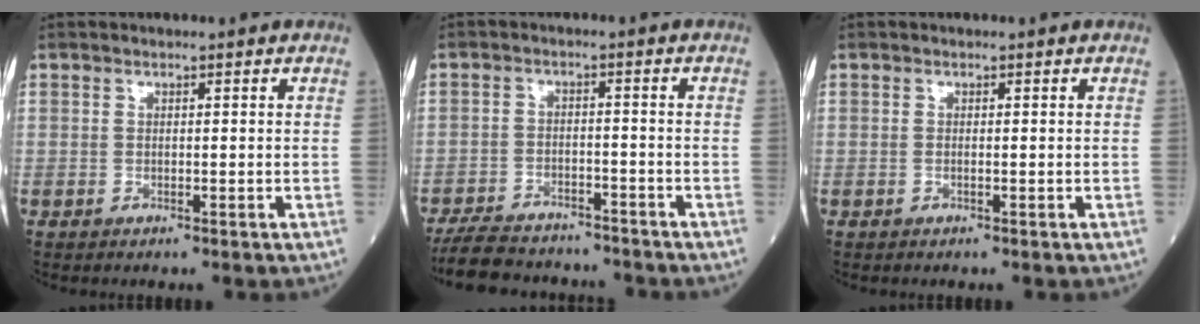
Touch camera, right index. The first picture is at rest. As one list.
[{"total": 12.0, "force": [-10.9, 3.1, 3.8], "torque": [-0.068, 0.003, -0.162]}, {"total": 0.0}]